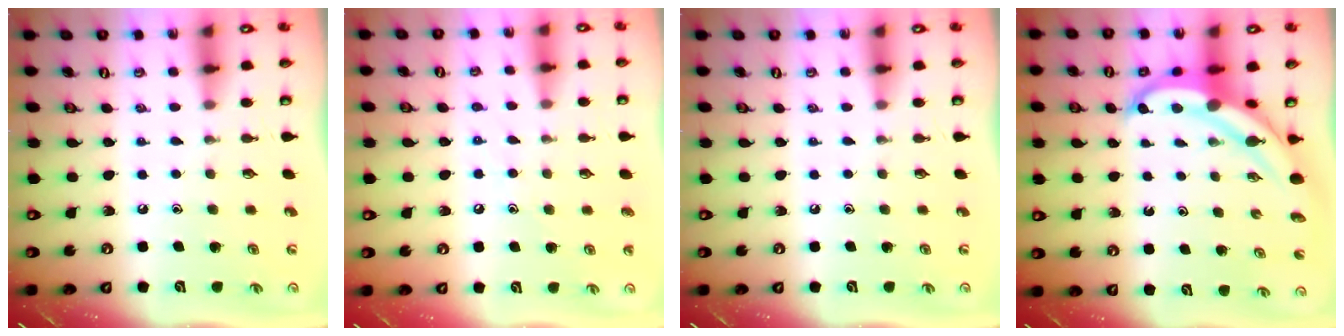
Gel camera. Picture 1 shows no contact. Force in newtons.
{"total": 6.6, "press": 6.5, "slide": 0.5}
{"total": 0.0}
{"total": 6.4, "press": 6.3, "slide": 0.8}